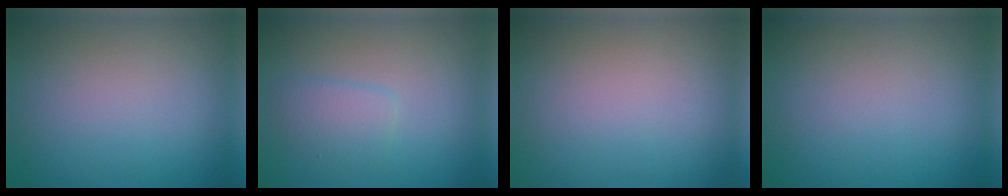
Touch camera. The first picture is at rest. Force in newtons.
{"total": 1.9, "press": 1.9, "slide": 0.2}
{"total": 0.0}
{"total": 0.0}